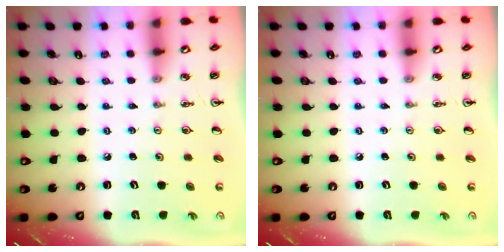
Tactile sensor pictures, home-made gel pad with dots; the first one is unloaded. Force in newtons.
{"total": 0.0}